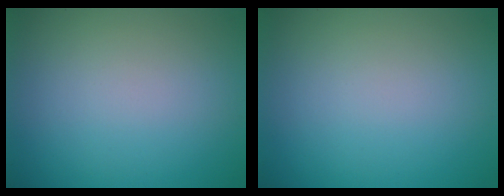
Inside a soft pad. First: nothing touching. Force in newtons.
{"total": 0.0}